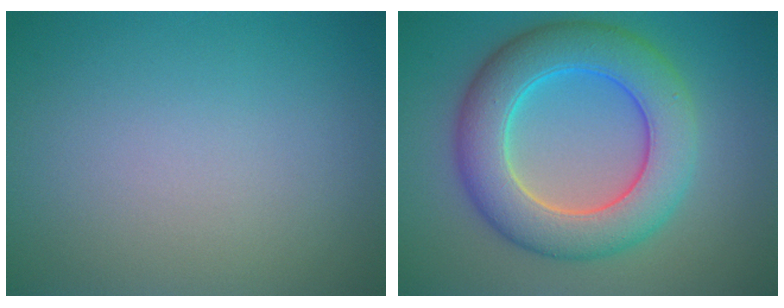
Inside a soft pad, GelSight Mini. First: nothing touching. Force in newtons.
{"total": 8.5, "press": 8.5, "slide": 0.4}